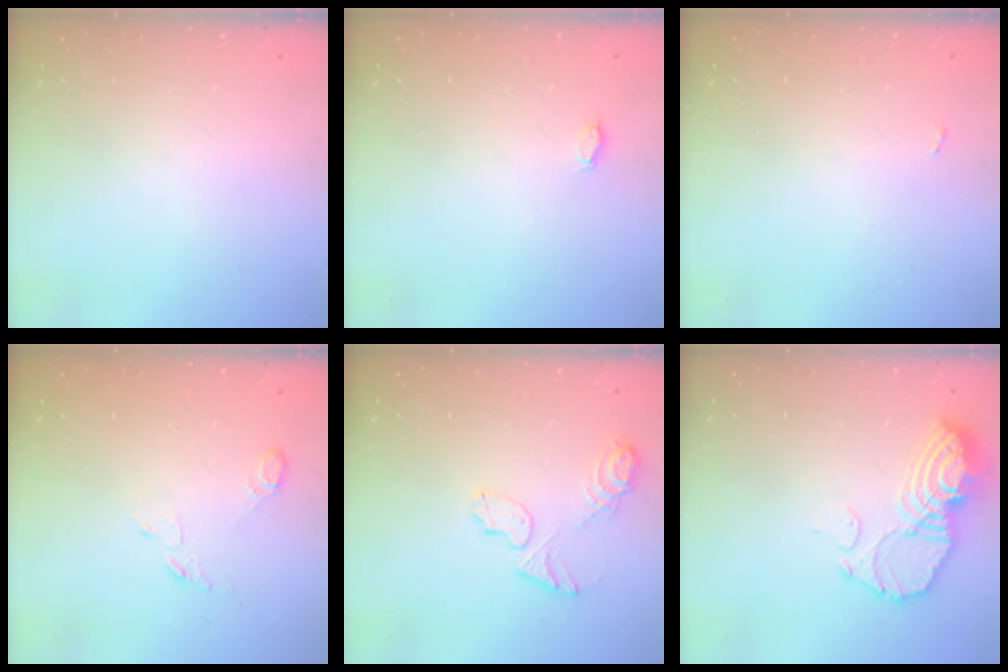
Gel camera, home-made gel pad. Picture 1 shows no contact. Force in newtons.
{"total": 2.9, "press": 2.7, "slide": 1.2}
{"total": 2.2, "press": 2.2, "slide": 0.3}
{"total": 4.6, "press": 4.6, "slide": 0.5}
{"total": 8.7, "press": 8.6, "slide": 0.8}
{"total": 12.9, "press": 12.8, "slide": 1.0}